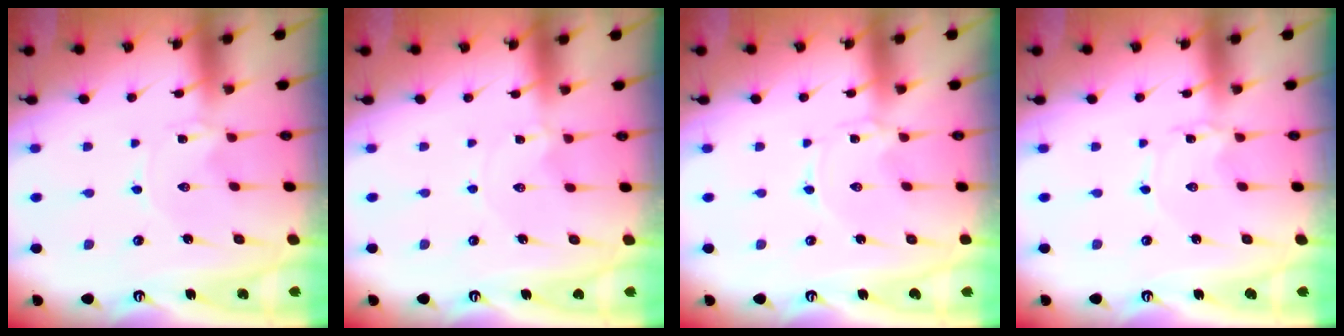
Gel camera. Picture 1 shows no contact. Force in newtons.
{"total": 0.0}
{"total": 0.0}
{"total": 0.6, "press": 0.6, "slide": 0.1}